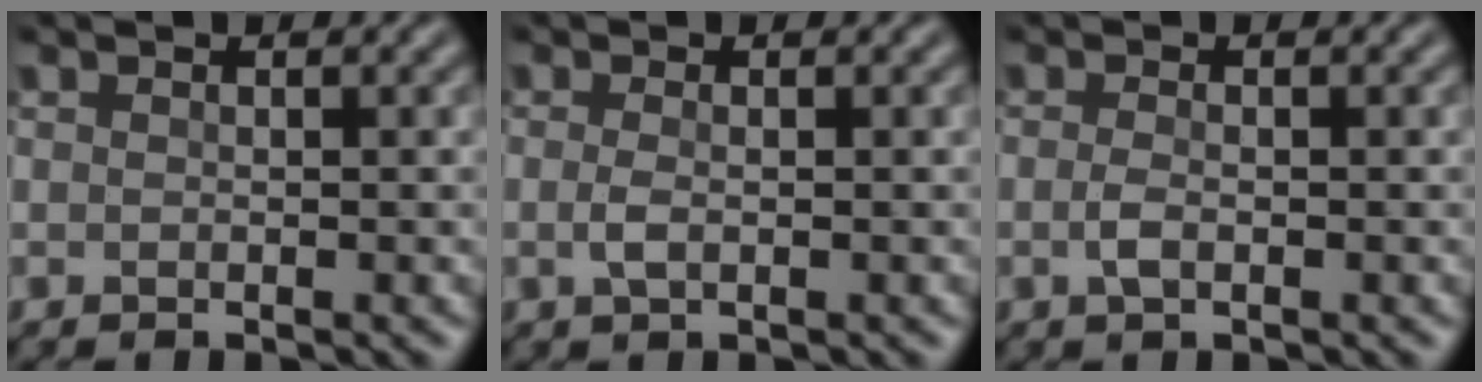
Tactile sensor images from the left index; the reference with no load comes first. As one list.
[{"total": 1.0, "force": [0.0, 0.3, 0.9], "torque": [-0.024, 0.003, -0.003]}, {"total": 1.0, "force": [-0.2, 0.4, 0.9], "torque": [-0.024, 0.004, -0.005]}]